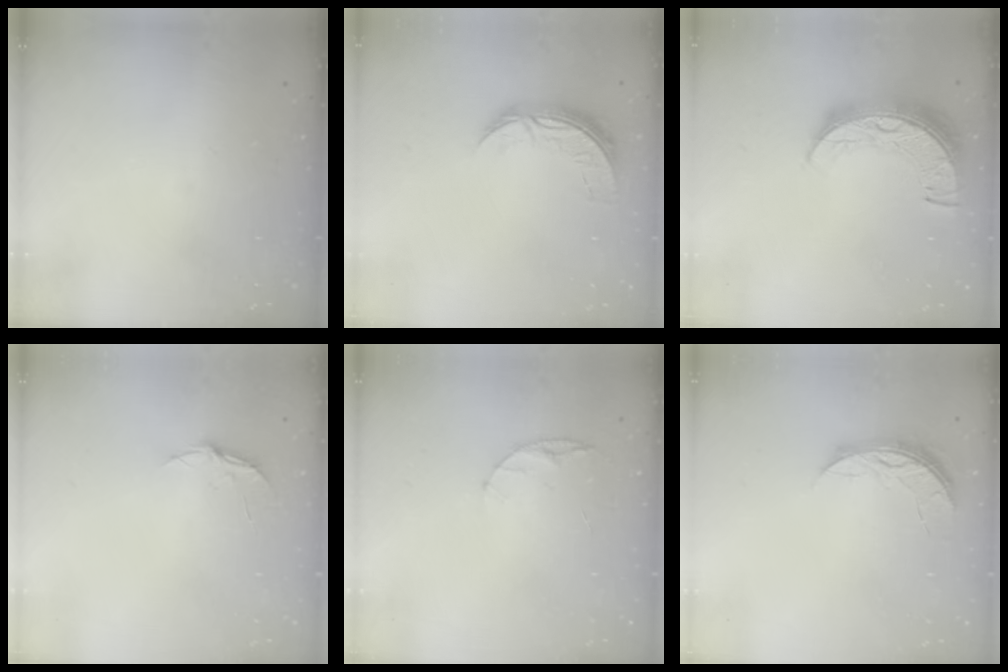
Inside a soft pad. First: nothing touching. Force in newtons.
{"total": 7.8, "press": 7.8, "slide": 0.3}
{"total": 12.3, "press": 12.3, "slide": 0.9}
{"total": 3.8, "press": 3.8, "slide": 0.3}
{"total": 5.1, "press": 5.1, "slide": 0.6}
{"total": 6.1, "press": 6.1, "slide": 0.4}